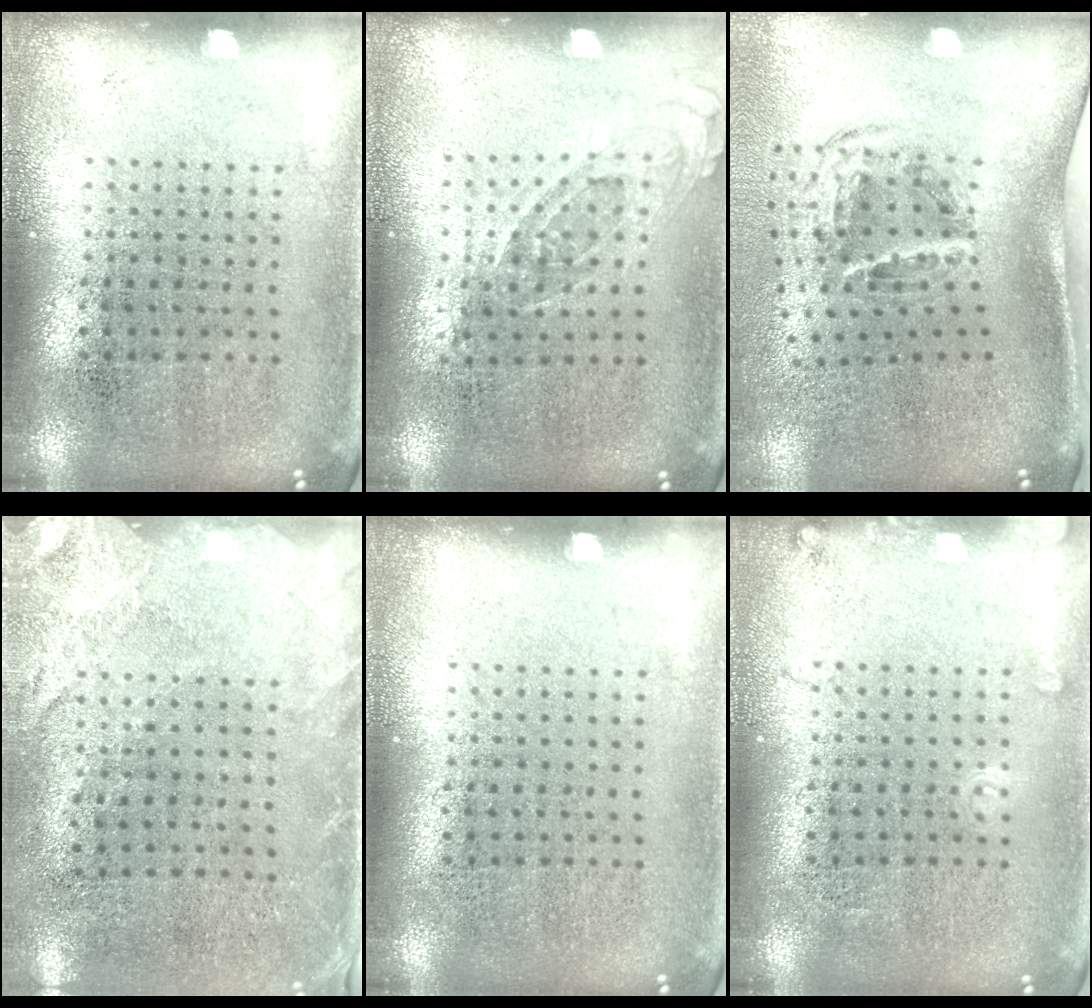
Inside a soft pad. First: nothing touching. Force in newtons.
{"total": 0.8, "press": 0.8, "slide": 0.3}
{"total": 1.8, "press": 1.1, "slide": 1.5}
{"total": 2.6, "press": 2.1, "slide": 1.6}
{"total": 0.0}
{"total": 1.2, "press": 1.2, "slide": 0.1}